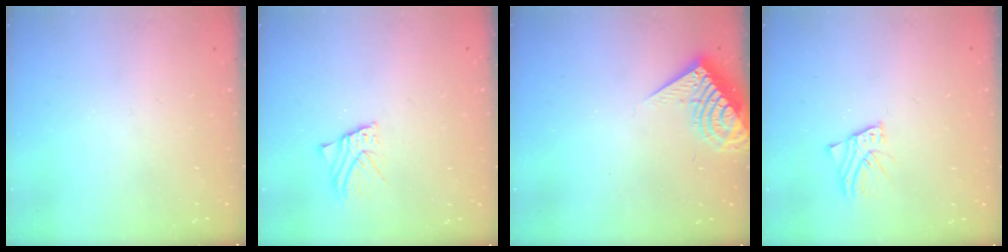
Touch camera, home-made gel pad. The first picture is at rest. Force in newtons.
{"total": 3.1, "press": 3.1, "slide": 0.1}
{"total": 8.6, "press": 8.5, "slide": 0.7}
{"total": 3.0, "press": 3.0, "slide": 0.2}